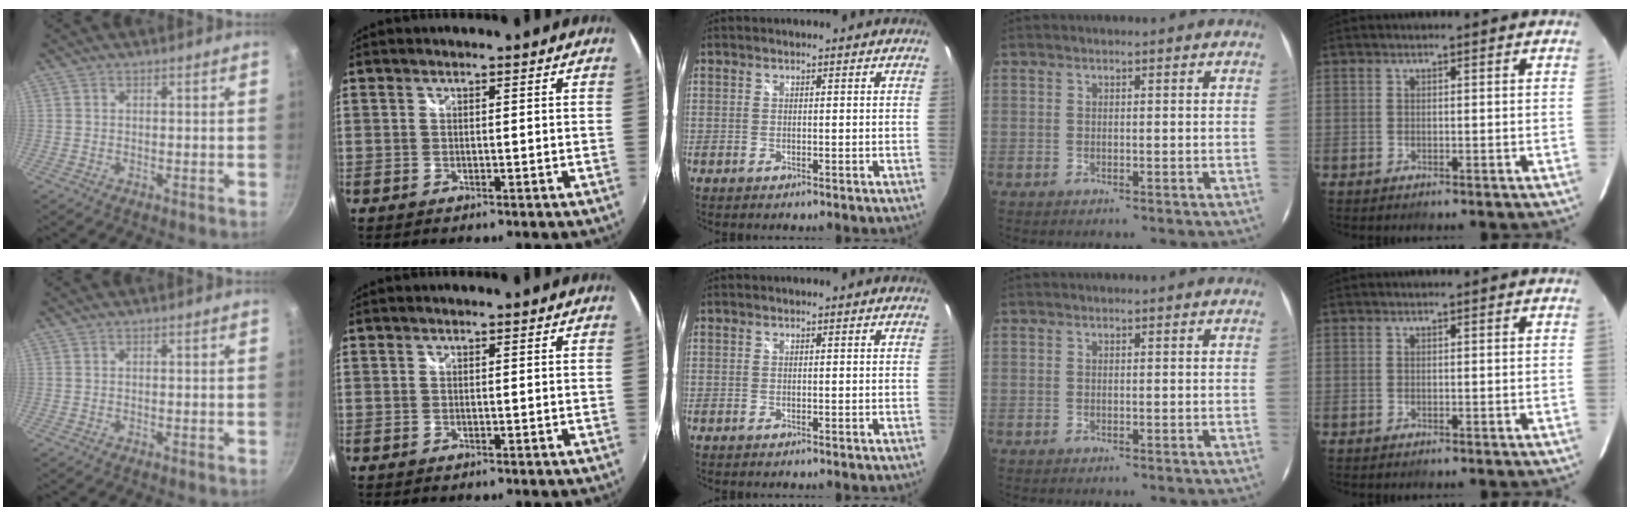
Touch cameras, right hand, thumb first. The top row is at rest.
{}